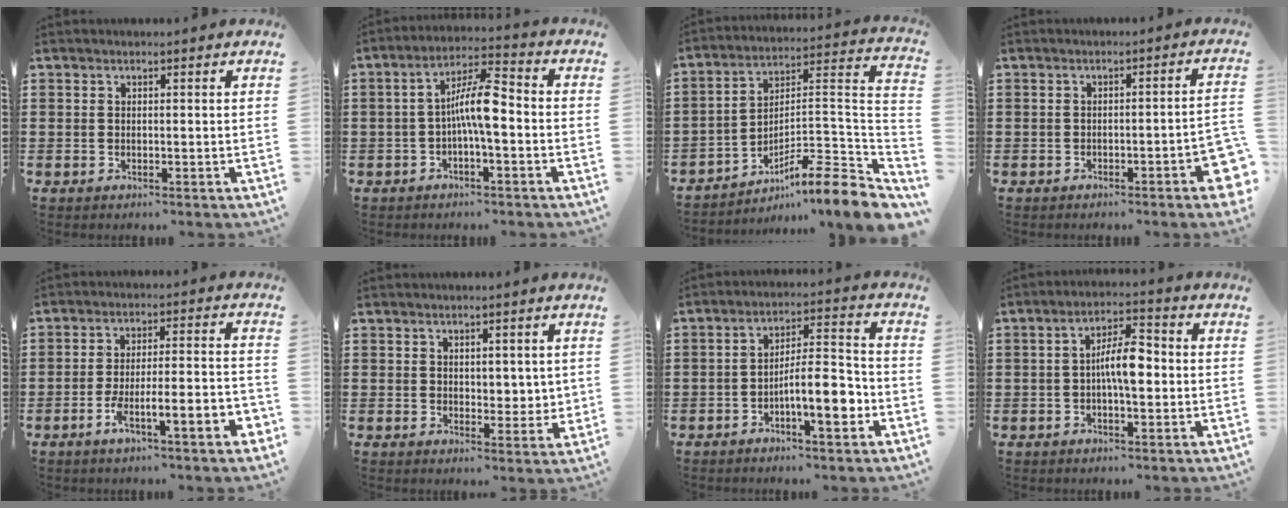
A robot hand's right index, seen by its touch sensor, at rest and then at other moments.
{"total": 7.9, "force": [-1.1, 1.9, 7.6], "torque": [-0.149, 0.006, -0.026]}
{"total": 8.6, "force": [-6.2, 0.4, 5.9], "torque": [-0.089, -0.015, -0.127]}
{"total": 3.8, "force": [-2.0, 0.6, 3.1], "torque": [-0.048, -0.001, -0.032]}
{"total": 7.3, "force": [-4.2, 0.8, 5.9], "torque": [-0.103, -0.006, -0.079]}
{"total": 3.0, "force": [1.5, 2.1, 1.6], "torque": [-0.021, 0.003, 0.024]}
{"total": 8.5, "force": [-3.6, 2.2, 7.4], "torque": [-0.112, 0.007, -0.062]}
{"total": 6.4, "force": [-0.6, 2.1, 6.0], "torque": [-0.107, 0.010, -0.012]}